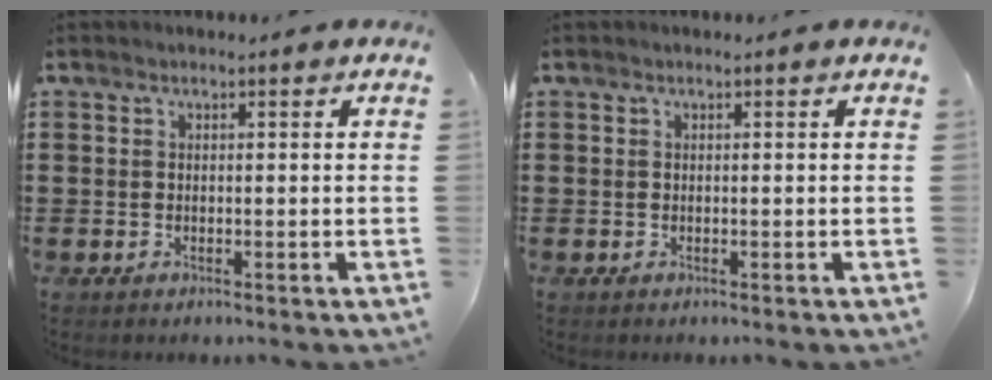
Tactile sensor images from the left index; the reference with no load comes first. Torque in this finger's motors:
{"motor_torque": [0.00, 0.00, 0.01, 0.00]}